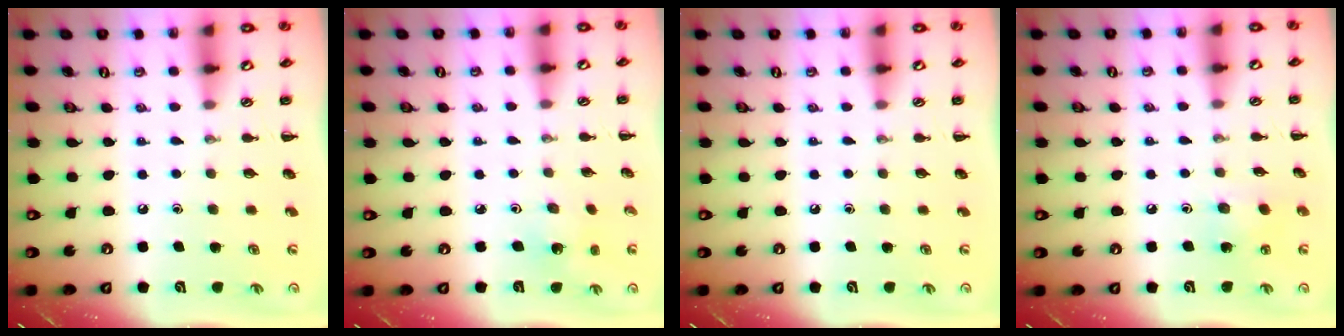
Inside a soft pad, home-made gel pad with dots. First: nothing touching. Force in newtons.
{"total": 1.9, "press": 1.8, "slide": 0.6}
{"total": 0.0}
{"total": 4.7, "press": 4.6, "slide": 1.1}